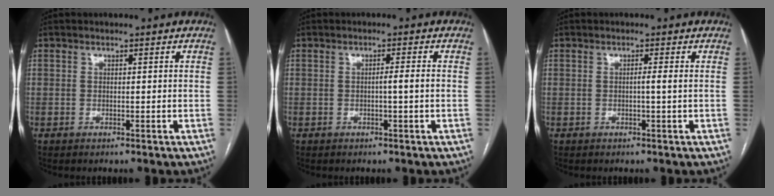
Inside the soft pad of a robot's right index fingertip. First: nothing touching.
{"total": 1.7, "force": [-0.1, -0.3, 1.7], "torque": [-0.024, 0.002, -0.002]}
{"total": 1.0, "force": [0.1, -0.4, 0.9], "torque": [-0.012, 0.001, -0.001]}